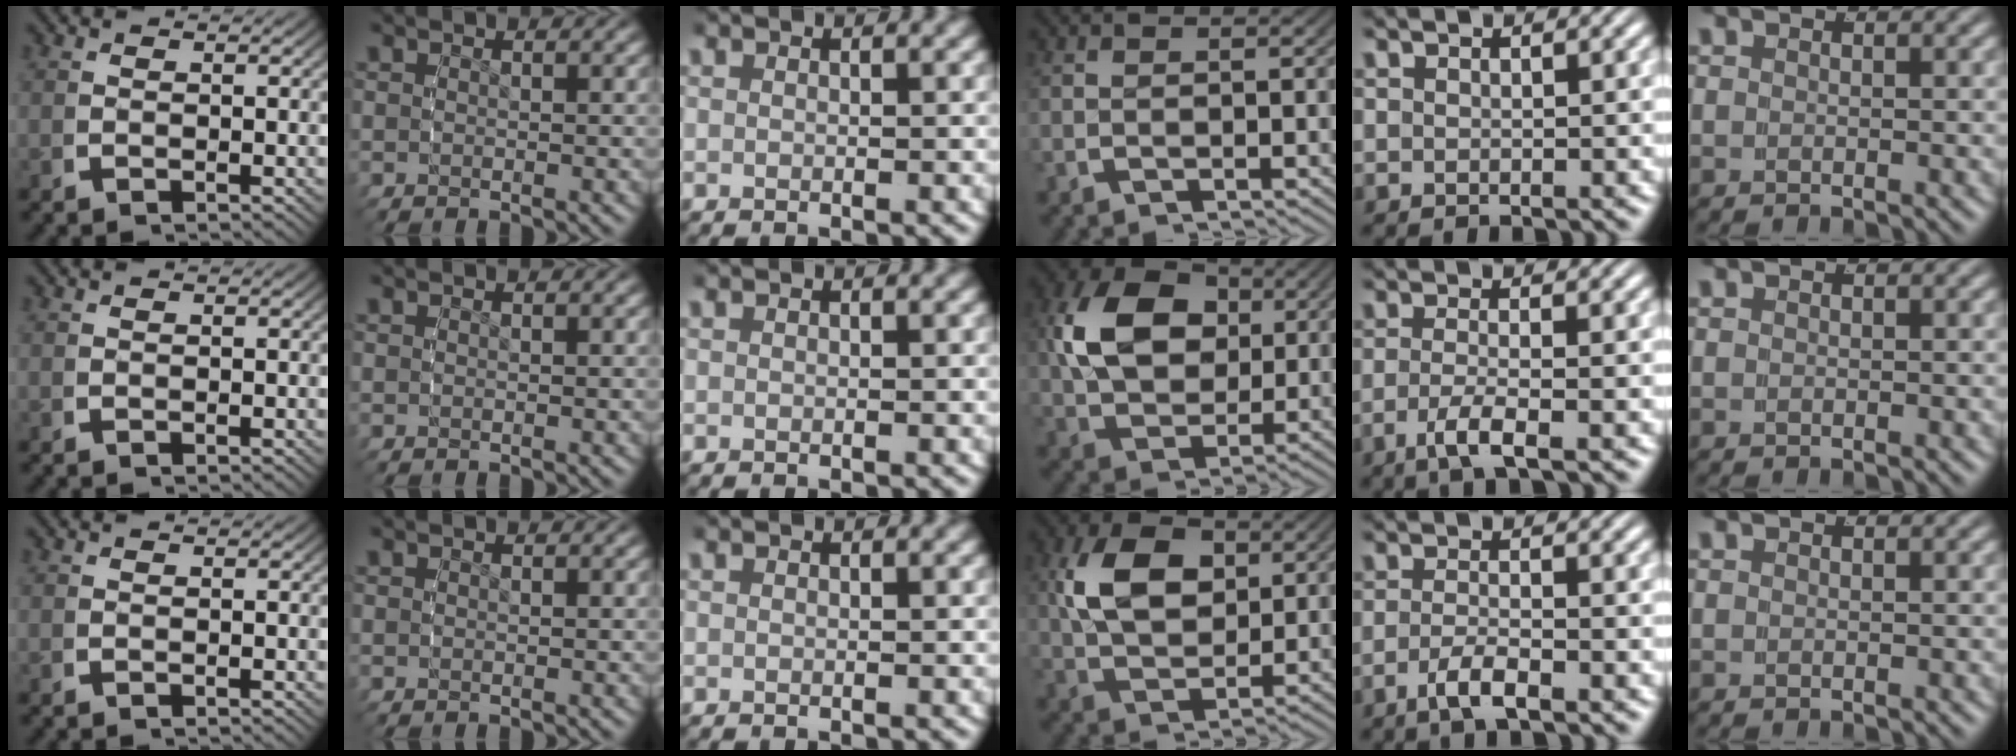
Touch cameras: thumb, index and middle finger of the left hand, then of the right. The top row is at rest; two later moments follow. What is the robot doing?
{"motion": "grasp_and_lifting", "object": "bowl"}